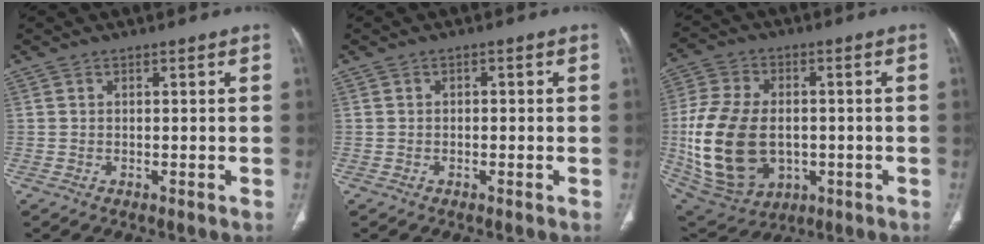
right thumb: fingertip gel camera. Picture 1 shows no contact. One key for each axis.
{"total": 0.7, "fx": -0.3, "fy": 0.5, "fz": 0.3, "tx": 0.006, "ty": 0.001, "tz": -0.009}
{"total": 21.2, "fx": -1.9, "fy": 14.3, "fz": 15.5, "tx": -0.309, "ty": -0.002, "tz": -0.009}